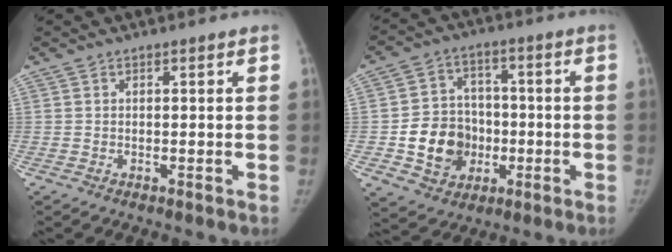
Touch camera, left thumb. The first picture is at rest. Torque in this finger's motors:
{"motor_torque": [0.01, 1.86, 0.70, -0.62, 0.27]}